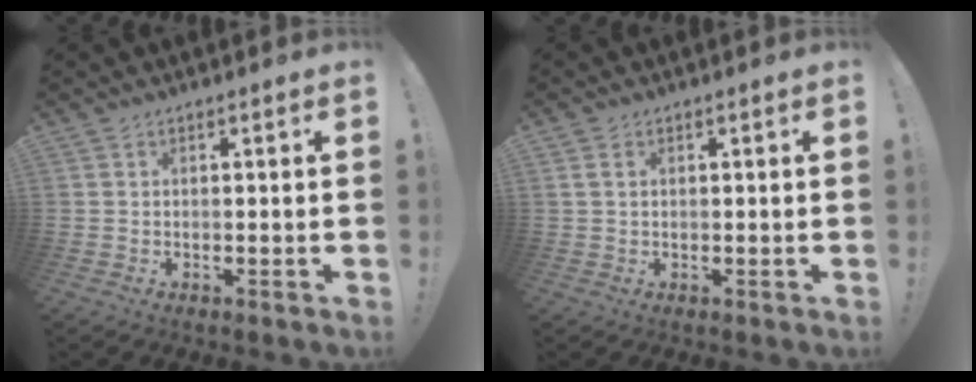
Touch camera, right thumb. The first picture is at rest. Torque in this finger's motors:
{"motor_torque": [-0.10, -0.01, -0.16, 0.06, 0.08]}